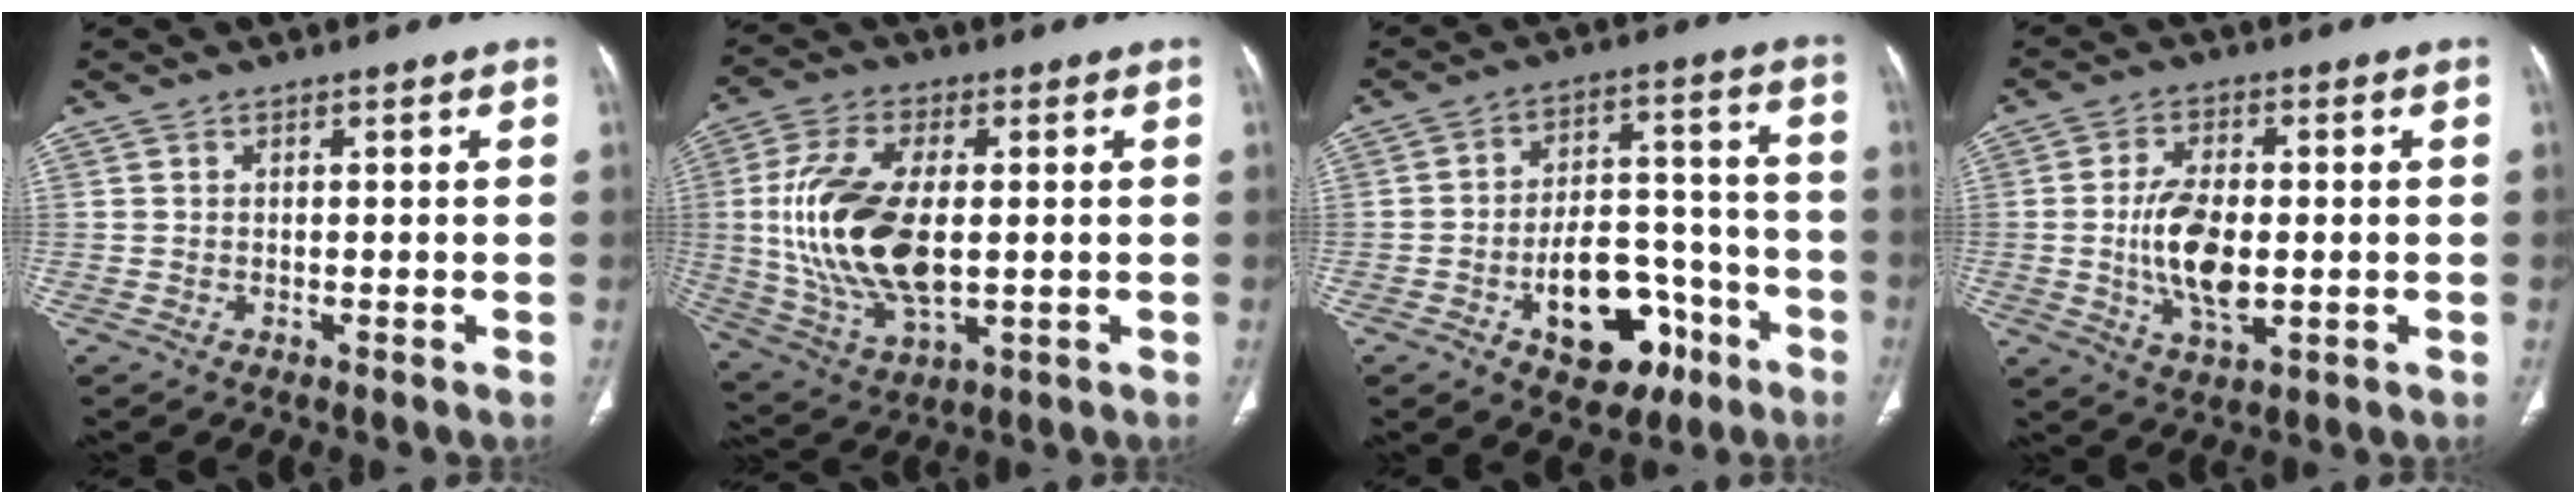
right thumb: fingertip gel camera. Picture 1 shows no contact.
{"total": 18.6, "force": [0.5, 9.5, 16.0], "torque": [-0.327, -0.009, 0.017]}
{"total": 14.9, "force": [-6.9, 8.8, 9.7], "torque": [-0.106, 0.057, -0.092]}
{"total": 10.4, "force": [-0.8, 5.3, 9.0], "torque": [-0.167, -0.003, -0.011]}